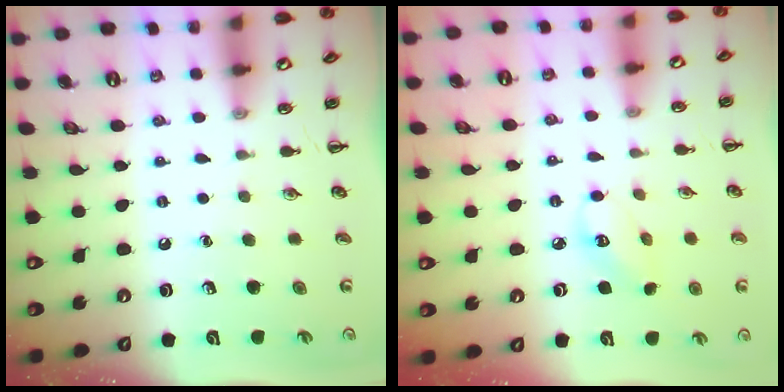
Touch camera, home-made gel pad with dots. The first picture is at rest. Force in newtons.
{"total": 3.7, "press": 3.6, "slide": 0.6}